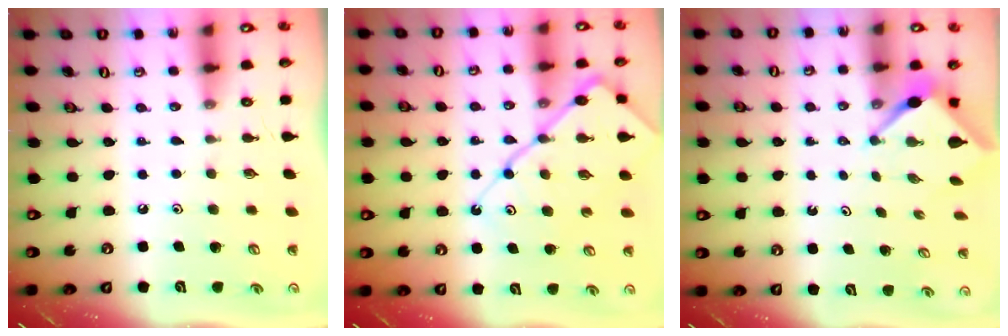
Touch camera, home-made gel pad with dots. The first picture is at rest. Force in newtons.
{"total": 13.0, "press": 12.9, "slide": 1.3}
{"total": 2.9, "press": 2.9, "slide": 0.3}